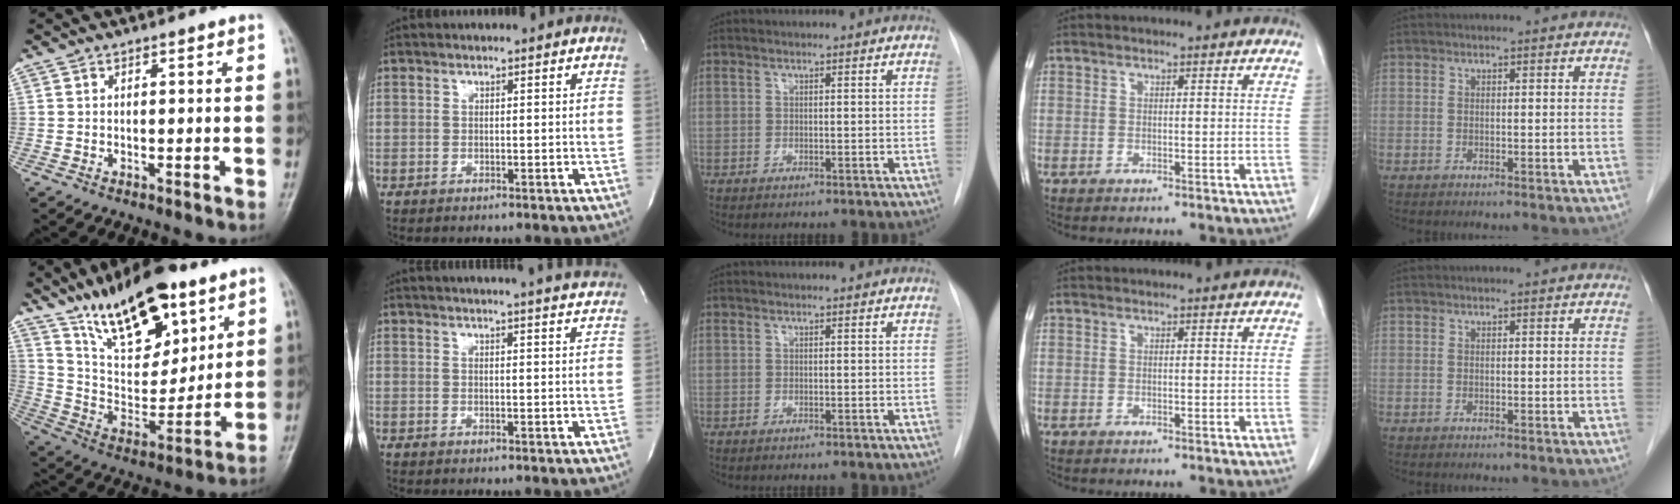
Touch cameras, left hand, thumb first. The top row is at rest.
{"thumb": {"total": 21.1, "force": [13.5, 8.9, 13.5], "torque": [-0.179, -0.066, 0.243]}, "index": {"total": 15.1, "force": [14.0, 0.0, 5.6], "torque": [-0.087, -0.010, 0.164]}}